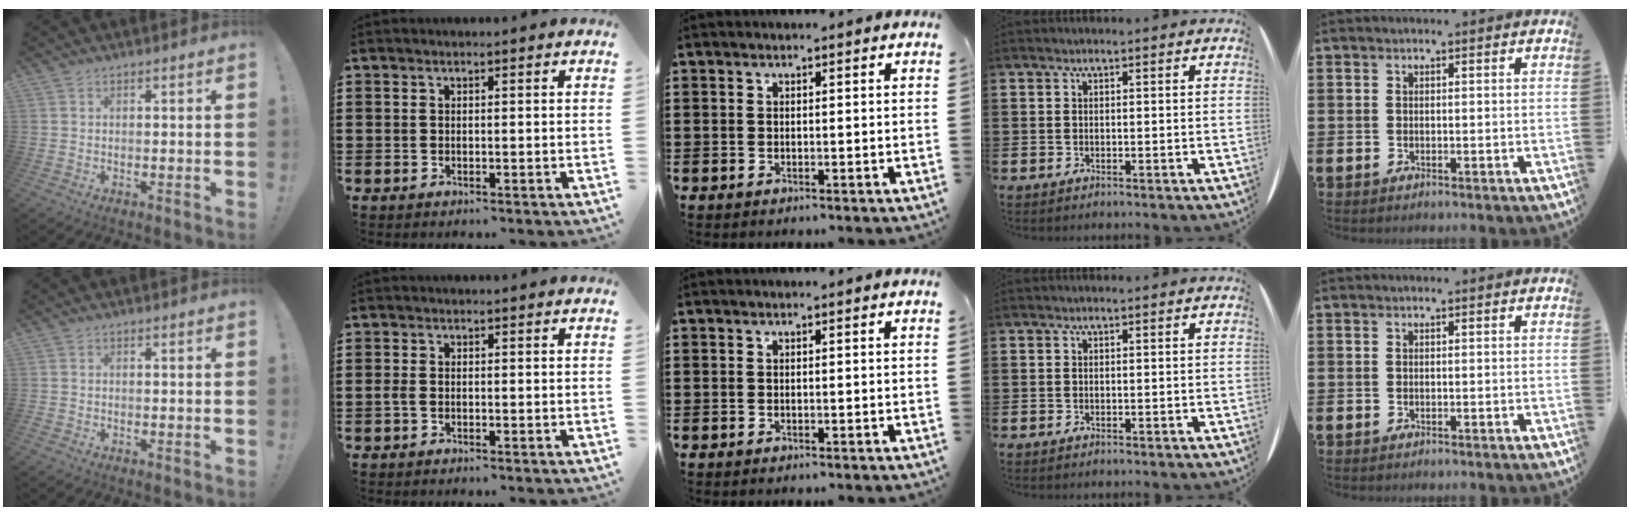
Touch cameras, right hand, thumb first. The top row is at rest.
{"thumb": {"total": 0.7, "force": [-0.6, 0.3, 0.2], "torque": [0.000, 0.001, -0.010]}, "index": {"total": 0.9, "force": [-0.4, 0.4, 0.7], "torque": [-0.023, -0.004, -0.009]}}